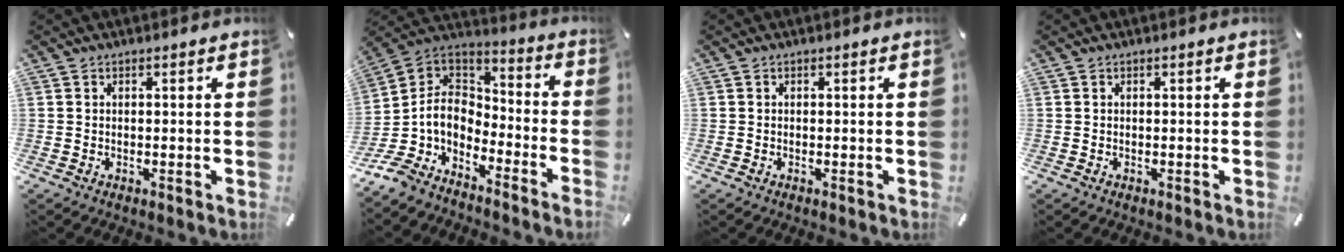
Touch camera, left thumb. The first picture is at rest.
{"total": 7.4, "force": [-4.7, 4.8, 3.0], "torque": [-0.095, -0.014, -0.100]}
{"total": 0.0}
{"total": 0.0}